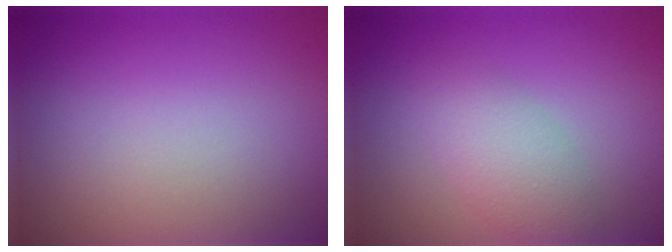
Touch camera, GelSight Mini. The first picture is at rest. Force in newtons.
{"total": 3.0, "press": 3.0, "slide": 0.1}